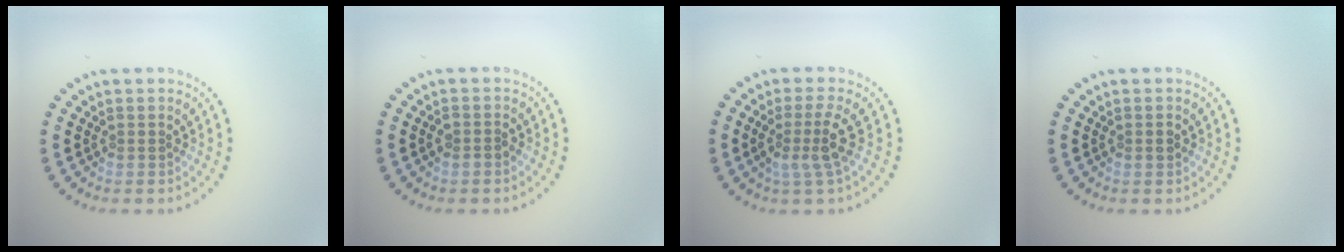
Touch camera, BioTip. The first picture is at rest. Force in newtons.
{"total": 1.2, "press": 1.1, "slide": 0.6}
{"total": 2.9, "press": 2.1, "slide": 2.0}
{"total": 0.9, "press": 0.9, "slide": 0.0}